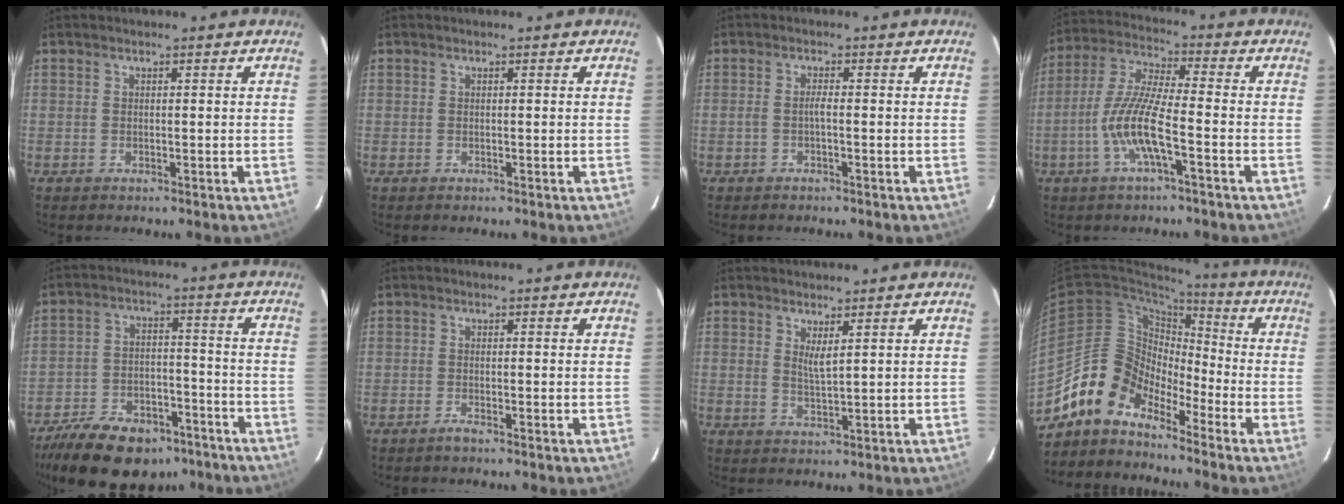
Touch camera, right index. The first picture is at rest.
{"total": 0.0}
{"total": 1.3, "force": [-0.6, 0.0, 1.2], "torque": [-0.025, 0.003, -0.012]}
{"total": 10.2, "force": [-3.9, 1.3, 9.4], "torque": [-0.203, -0.001, -0.076]}
{"total": 20.5, "force": [-15.2, 10.0, 9.5], "torque": [-0.205, 0.008, -0.220]}
{"total": 1.2, "force": [-1.0, 0.1, 0.7], "torque": [-0.016, -0.002, -0.020]}
{"total": 2.4, "force": [1.3, 0.4, 2.0], "torque": [-0.036, -0.004, 0.022]}
{"total": 10.9, "force": [-8.9, 5.6, 3.0], "torque": [-0.057, 0.036, -0.184]}